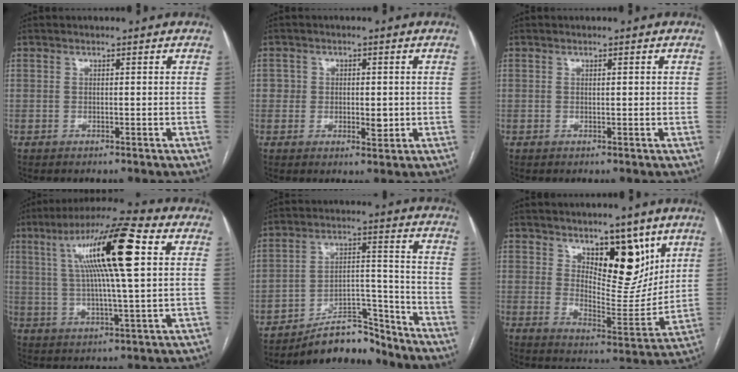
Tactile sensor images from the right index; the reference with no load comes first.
{"total": 3.5, "force": [-0.1, 2.6, 2.4], "torque": [-0.022, 0.001, 0.001]}
{"total": 0.9, "force": [0.2, 0.2, 0.9], "torque": [-0.017, 0.003, 0.002]}
{"total": 17.0, "force": [5.0, 1.1, 16.2], "torque": [-0.285, 0.024, 0.077]}
{"total": 9.8, "force": [-9.0, 2.9, 2.3], "torque": [-0.023, 0.048, -0.152]}
{"total": 11.7, "force": [6.7, 4.8, 8.2], "torque": [-0.114, -0.015, 0.117]}